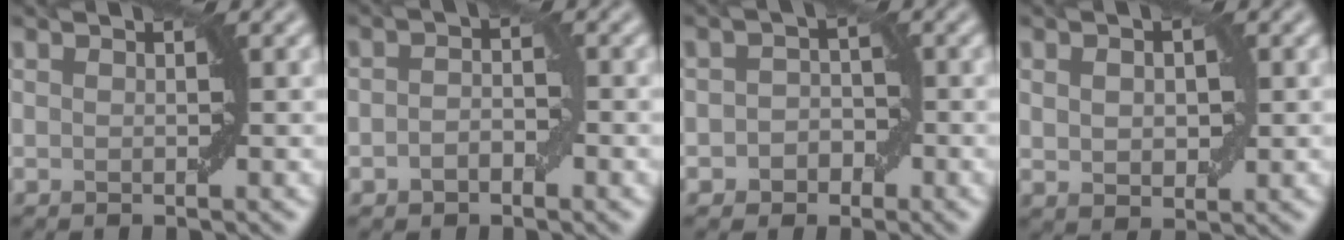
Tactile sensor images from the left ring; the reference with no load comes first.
{"total": 2.1, "force": [-0.7, 1.3, 1.4], "torque": [-0.027, 0.002, -0.015]}
{"total": 2.3, "force": [-0.9, 1.9, 0.9], "torque": [-0.002, 0.003, -0.021]}
{"total": 2.7, "force": [0.4, 1.7, 2.0], "torque": [-0.037, 0.001, 0.011]}